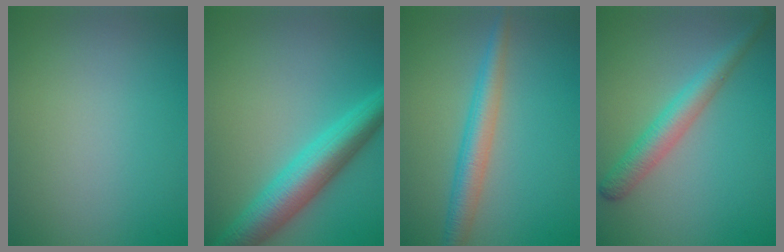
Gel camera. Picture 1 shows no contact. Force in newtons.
{"total": 6.4, "press": 6.4, "slide": 0.2}
{"total": 3.8, "press": 3.8, "slide": 0.1}
{"total": 3.6, "press": 3.6, "slide": 0.1}